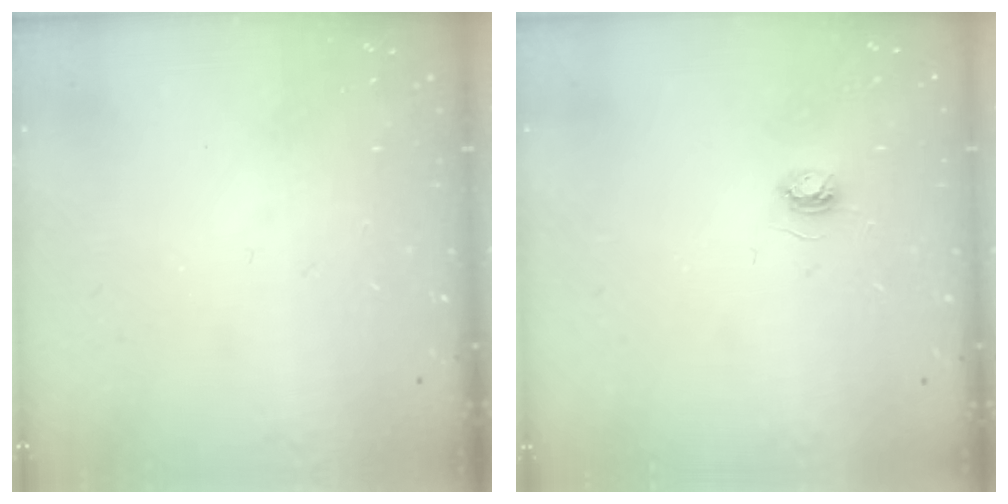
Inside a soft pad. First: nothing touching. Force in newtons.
{"total": 3.4, "press": 3.4, "slide": 0.4}